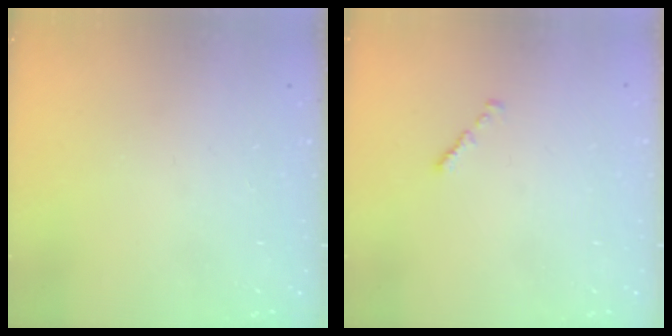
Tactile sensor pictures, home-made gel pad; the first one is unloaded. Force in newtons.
{"total": 0.7, "press": 0.6, "slide": 0.4}